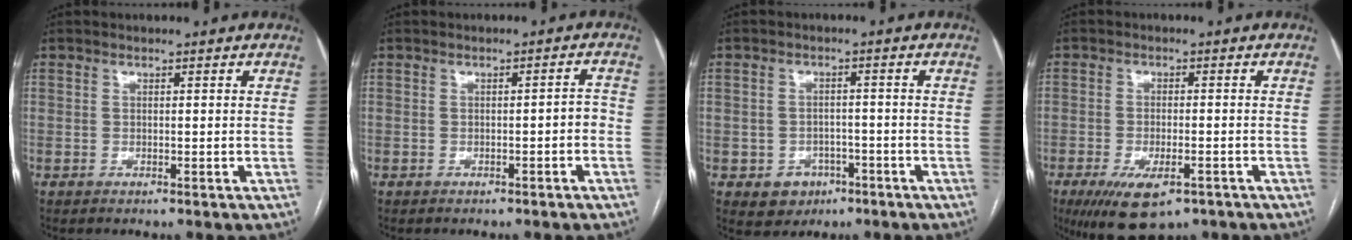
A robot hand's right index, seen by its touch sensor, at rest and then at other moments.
{"total": 2.0, "force": [-0.8, 0.7, 1.7], "torque": [-0.019, 0.009, -0.009]}
{"total": 4.7, "force": [-2.2, 4.0, 1.3], "torque": [-0.014, 0.007, -0.021]}
{"total": 8.9, "force": [-5.3, 3.5, 6.2], "torque": [-0.108, -0.016, -0.080]}